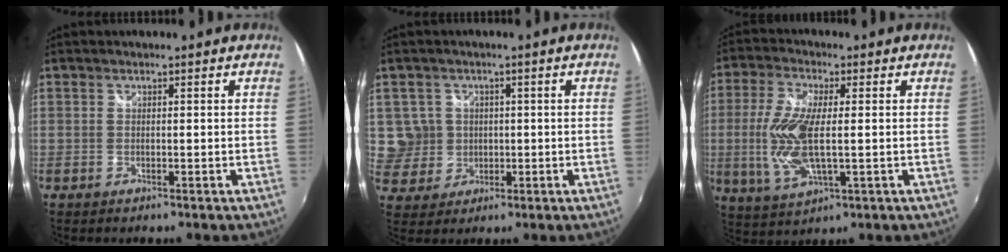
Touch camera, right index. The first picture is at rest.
{"total": 6.1, "force": [0.6, 6.0, 0.7], "torque": [-0.021, 0.010, 0.022]}
{"total": 12.0, "force": [-0.5, 4.1, 11.3], "torque": [-0.240, -0.007, -0.007]}